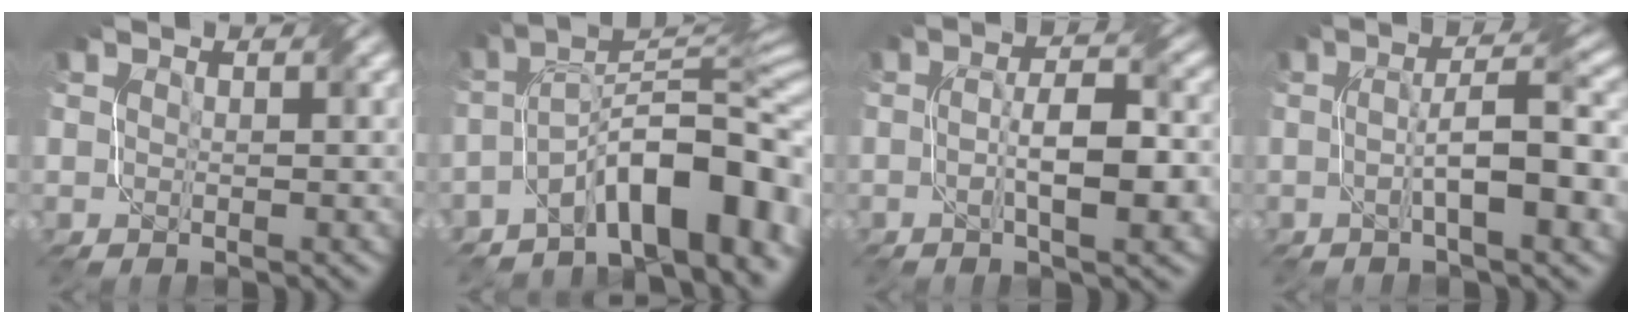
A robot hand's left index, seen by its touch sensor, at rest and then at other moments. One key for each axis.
{"total": 11.4, "fx": -5.7, "fy": 3.9, "fz": 9.0, "tx": -0.119, "ty": 0.014, "tz": -0.097}
{"total": 6.3, "fx": -1.0, "fy": 1.8, "fz": 6.0, "tx": -0.100, "ty": 0.001, "tz": -0.015}
{"total": 7.1, "fx": -0.7, "fy": 1.4, "fz": 6.9, "tx": -0.106, "ty": 0.010, "tz": -0.010}